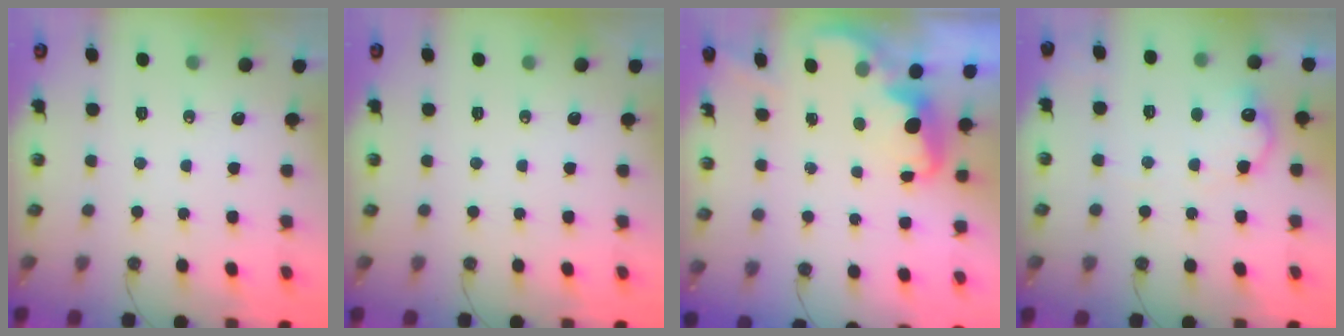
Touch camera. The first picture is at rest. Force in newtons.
{"total": 0.0}
{"total": 2.8, "press": 2.7, "slide": 0.8}
{"total": 11.1, "press": 11.0, "slide": 0.4}